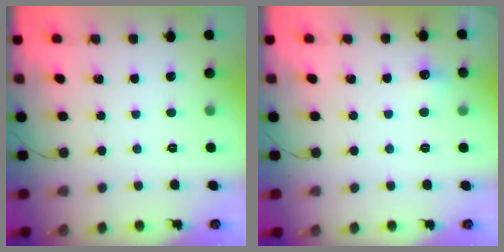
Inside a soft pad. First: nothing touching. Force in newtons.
{"total": 4.6, "press": 4.5, "slide": 1.2}